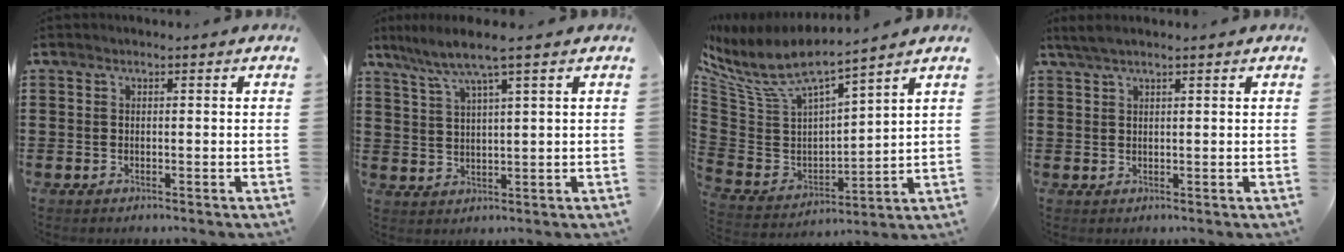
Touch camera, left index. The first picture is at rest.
{"total": 5.0, "force": [3.2, -0.3, 3.8], "torque": [-0.085, -0.010, 0.051]}
{"total": 7.9, "force": [5.9, 2.2, 4.7], "torque": [-0.124, -0.044, 0.099]}
{"total": 2.0, "force": [1.5, 0.1, 1.3], "torque": [-0.028, 0.001, 0.028]}